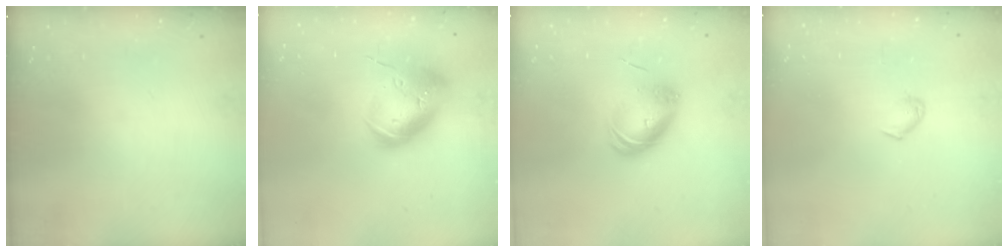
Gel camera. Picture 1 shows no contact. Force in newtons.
{"total": 20.1, "press": 19.9, "slide": 2.9}
{"total": 7.5, "press": 7.4, "slide": 1.2}
{"total": 5.0, "press": 4.9, "slide": 0.8}